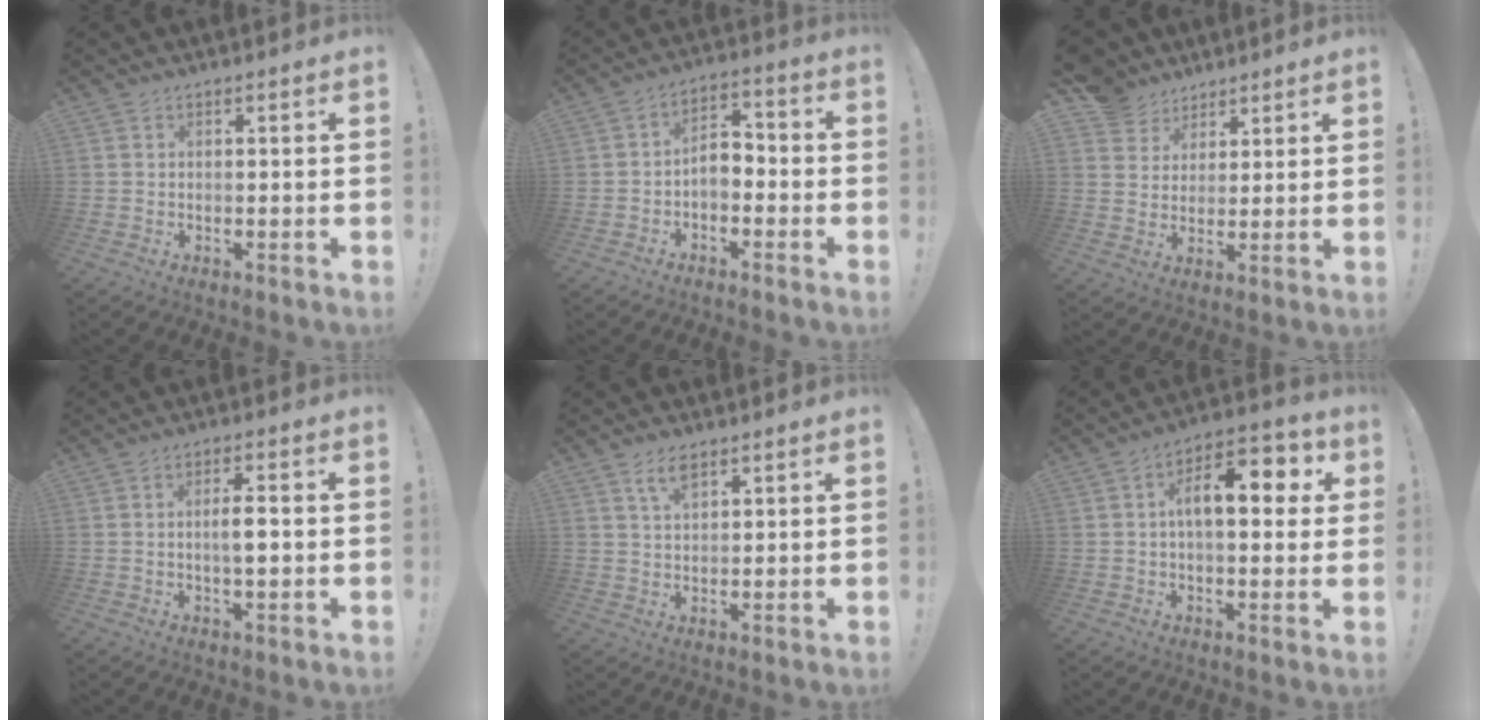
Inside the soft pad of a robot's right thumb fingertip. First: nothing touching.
{"total": 6.0, "force": [-2.3, 4.2, 3.6], "torque": [-0.059, 0.013, -0.040]}
{"total": 7.9, "force": [5.3, 5.8, 0.4], "torque": [-0.014, -0.040, 0.108]}
{"total": 4.1, "force": [-0.4, 1.0, 4.0], "torque": [-0.055, -0.002, -0.012]}
{"total": 4.9, "force": [3.2, 2.0, 3.2], "torque": [-0.055, -0.011, 0.056]}
{"total": 13.0, "force": [2.6, 6.2, 11.2], "torque": [-0.149, 0.003, 0.038]}